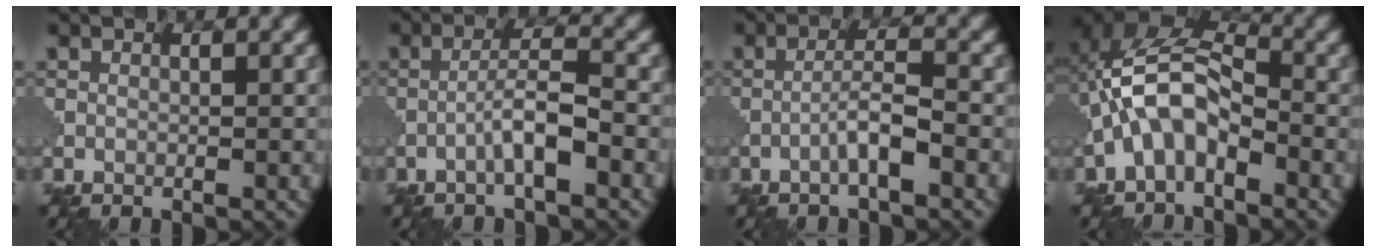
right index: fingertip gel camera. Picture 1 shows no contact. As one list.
[{"total": 3.6, "force": [-1.6, 0.5, 3.2], "torque": [-0.057, 0.016, -0.035]}, {"total": 3.0, "force": [-1.5, 0.3, 2.6], "torque": [-0.047, 0.015, -0.032]}, {"total": 7.4, "force": [-1.9, 4.1, 5.9], "torque": [-0.122, 0.021, -0.047]}]